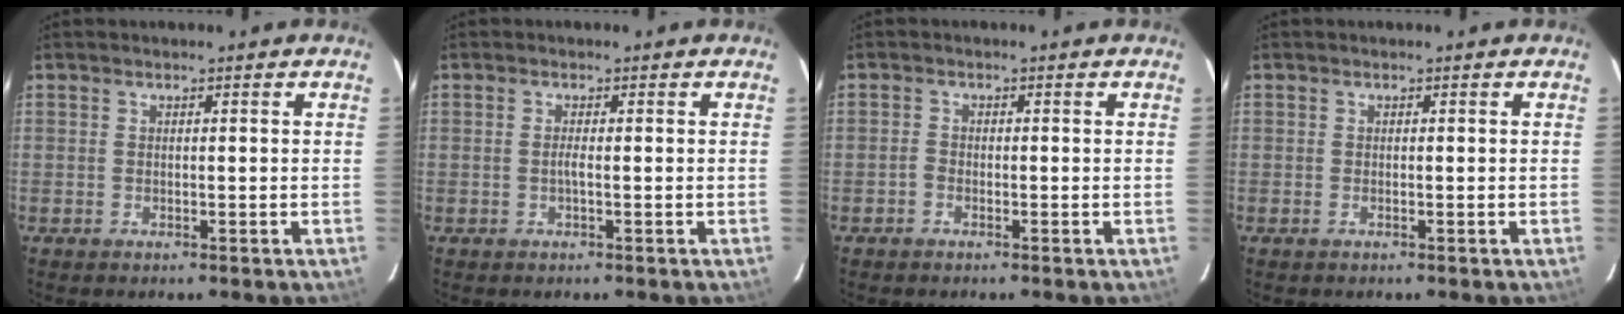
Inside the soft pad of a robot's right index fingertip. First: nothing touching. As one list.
[{"total": 1.0, "force": [-0.3, -0.1, 0.9], "torque": [-0.017, -0.002, -0.006]}, {"total": 1.1, "force": [-0.8, 0.7, 0.3], "torque": [-0.005, -0.001, -0.017]}, {"total": 0.0}]